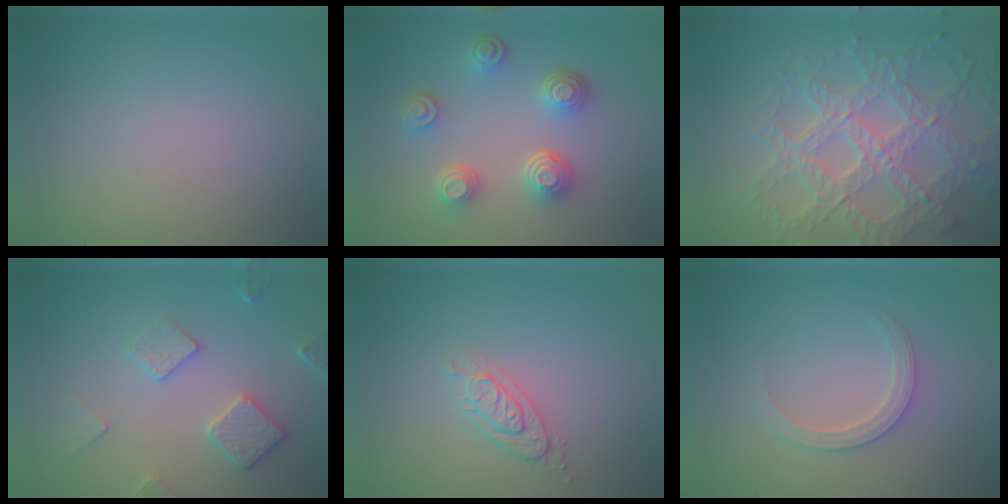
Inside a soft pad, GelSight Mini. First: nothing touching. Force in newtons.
{"total": 4.5, "press": 3.4, "slide": 2.9}
{"total": 7.8, "press": 5.6, "slide": 5.3}
{"total": 3.4, "press": 3.1, "slide": 1.3}
{"total": 2.1, "press": 1.9, "slide": 0.9}
{"total": 2.2, "press": 2.2, "slide": 0.2}